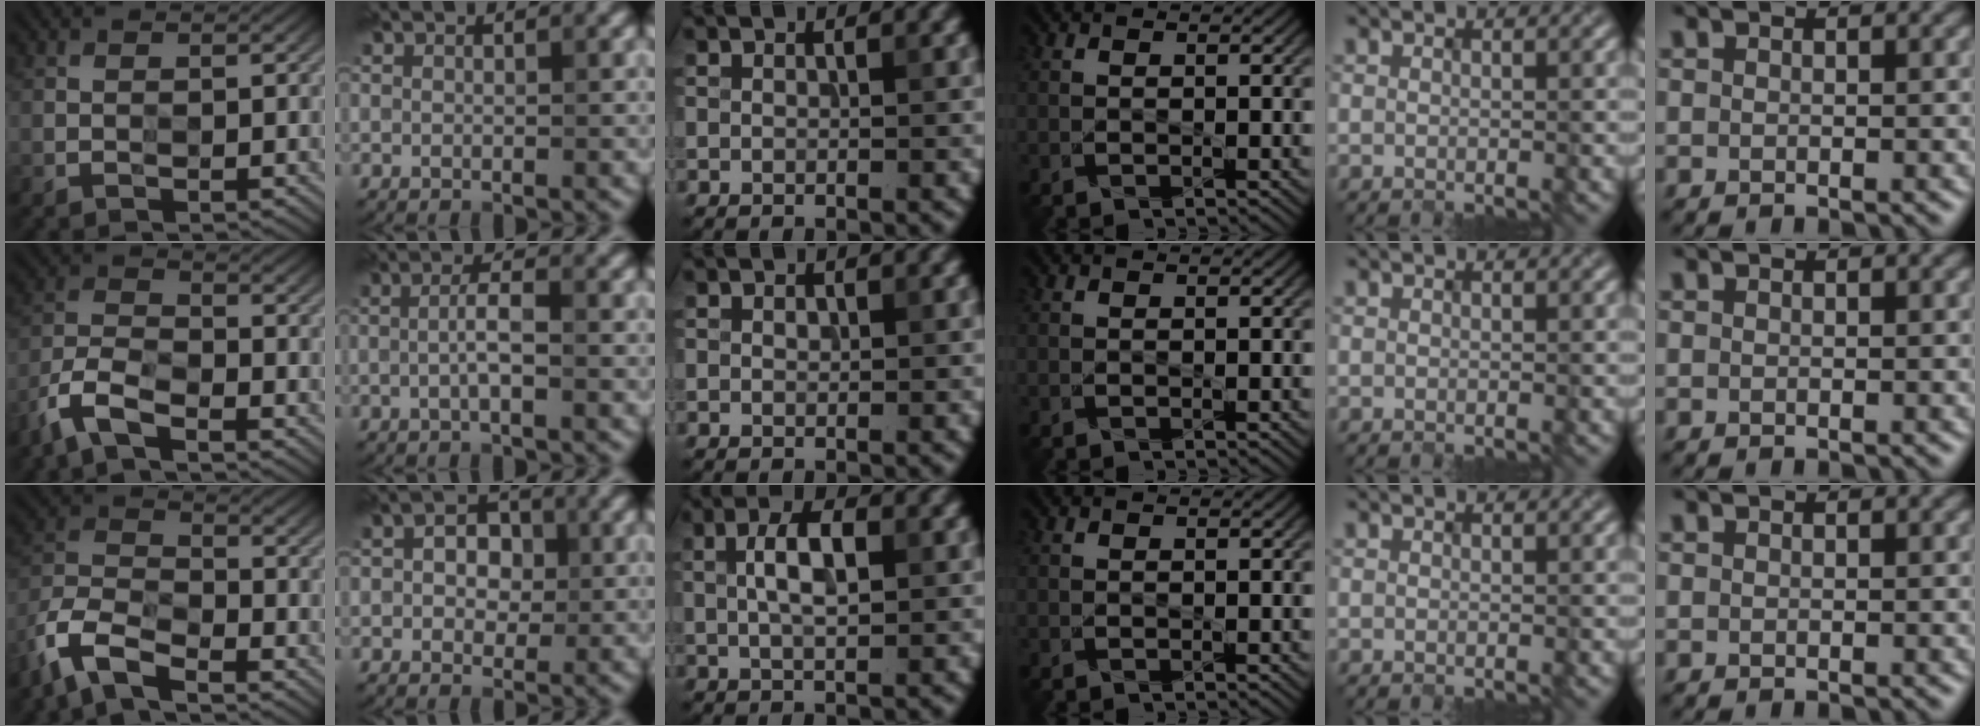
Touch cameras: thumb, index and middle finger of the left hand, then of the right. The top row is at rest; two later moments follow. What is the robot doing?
{"motion": "insert", "object": "file holder"}